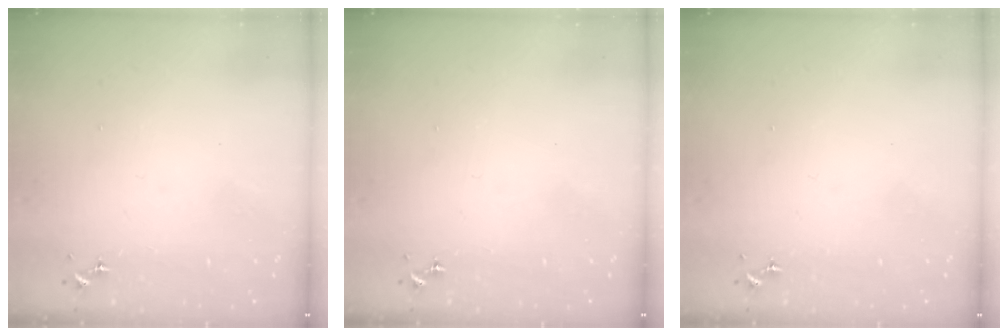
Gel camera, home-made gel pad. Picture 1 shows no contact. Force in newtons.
{"total": 0.0}
{"total": 0.0}